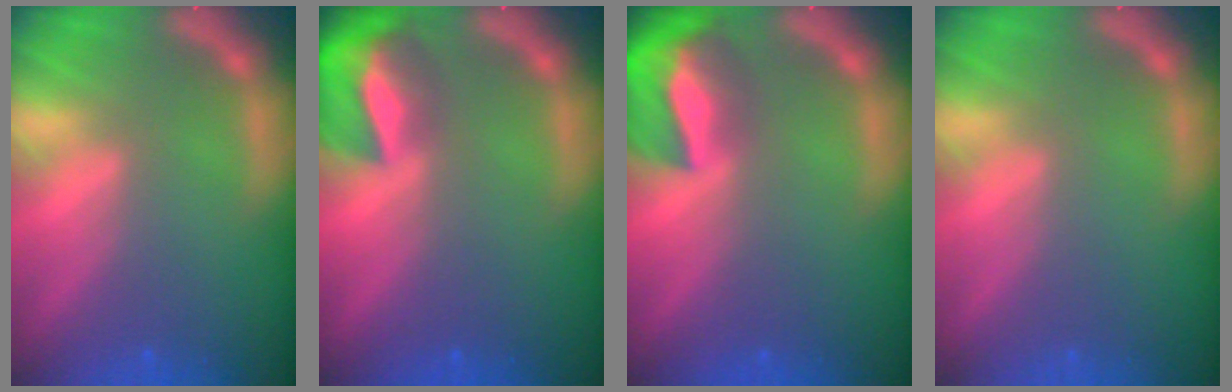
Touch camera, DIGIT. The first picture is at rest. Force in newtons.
{"total": 7.9}
{"total": 9.0}
{"total": 0.0}